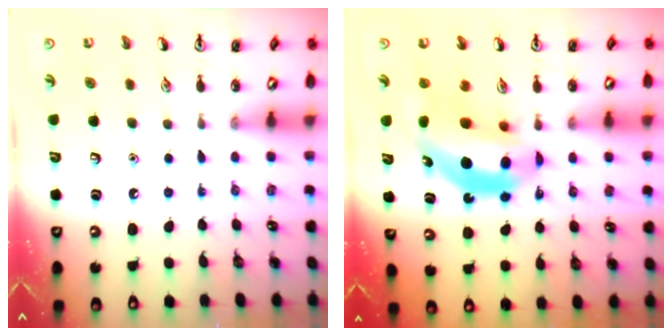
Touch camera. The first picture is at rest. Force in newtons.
{"total": 12.1, "press": 11.4, "slide": 3.8}